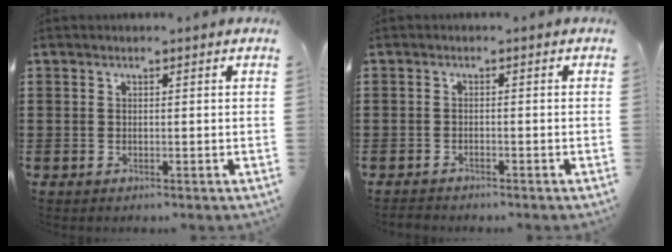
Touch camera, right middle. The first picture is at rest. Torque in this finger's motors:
{"motor_torque": [0.02, 0.00, 0.00, 0.00]}